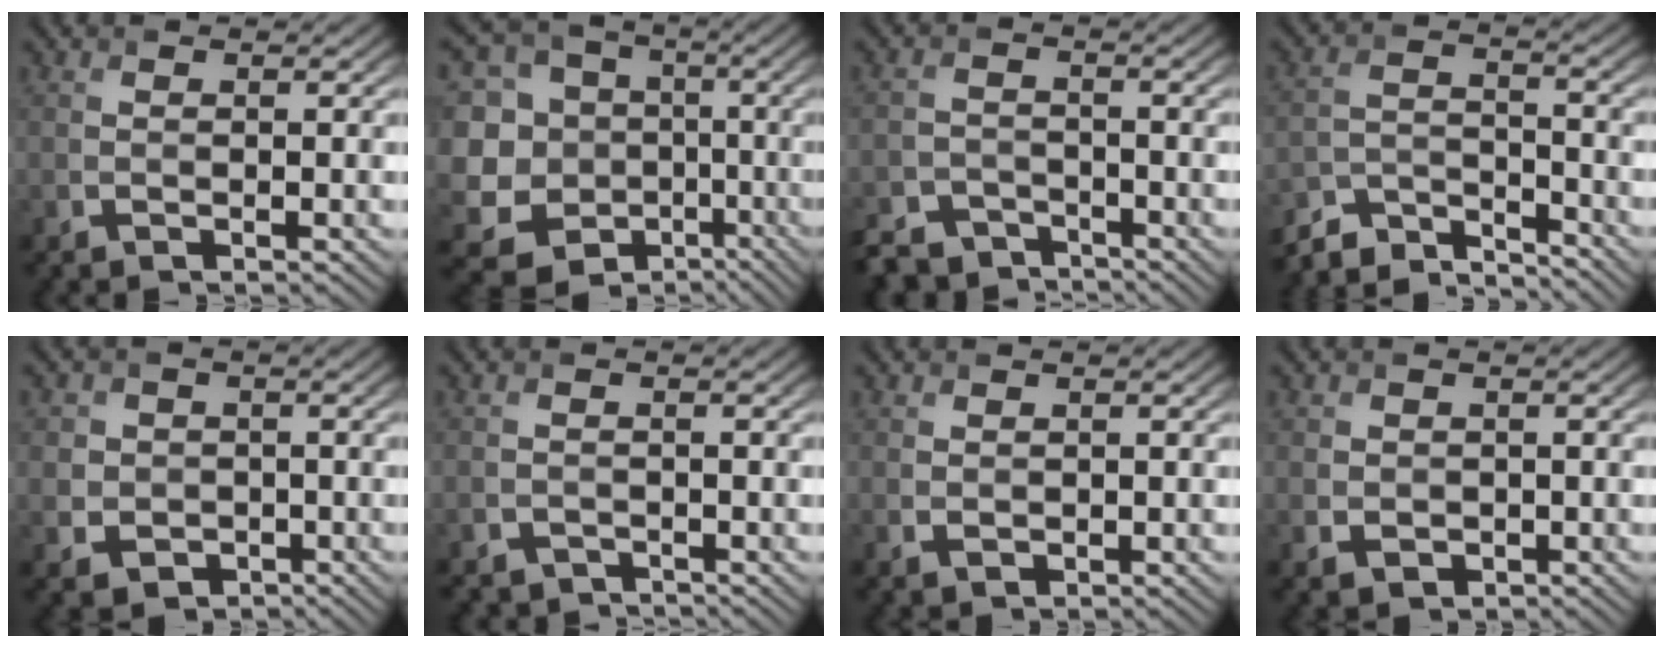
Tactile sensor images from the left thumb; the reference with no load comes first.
{"total": 17.1, "force": [-4.8, 15.3, 6.1], "torque": [-0.217, -0.008, -0.073]}
{"total": 5.4, "force": [-4.5, 2.5, 1.4], "torque": [-0.031, -0.010, -0.090]}
{"total": 7.1, "force": [-6.7, 1.7, 1.8], "torque": [-0.039, -0.004, -0.133]}
{"total": 5.2, "force": [-0.4, 5.0, 1.5], "torque": [-0.050, -0.003, -0.023]}
{"total": 1.6, "force": [-1.3, 0.8, 0.1], "torque": [0.000, -0.002, -0.028]}
{"total": 0.9, "force": [0.3, 0.7, 0.5], "torque": [-0.012, -0.004, 0.010]}
{"total": 1.8, "force": [-0.1, 1.7, 0.7], "torque": [-0.018, -0.007, -0.002]}